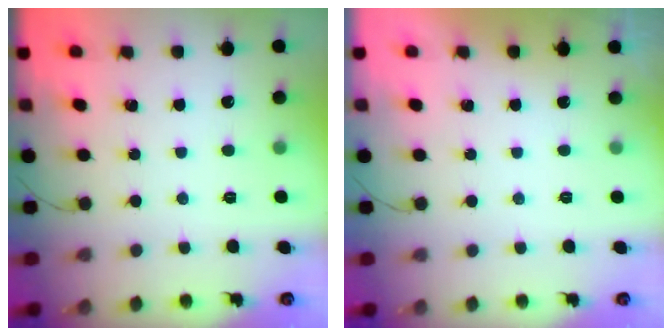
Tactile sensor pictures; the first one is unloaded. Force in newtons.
{"total": 0.0}